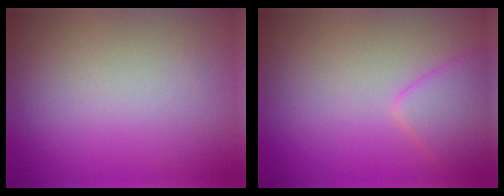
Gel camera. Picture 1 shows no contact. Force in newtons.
{"total": 2.7, "press": 2.7, "slide": 0.1}